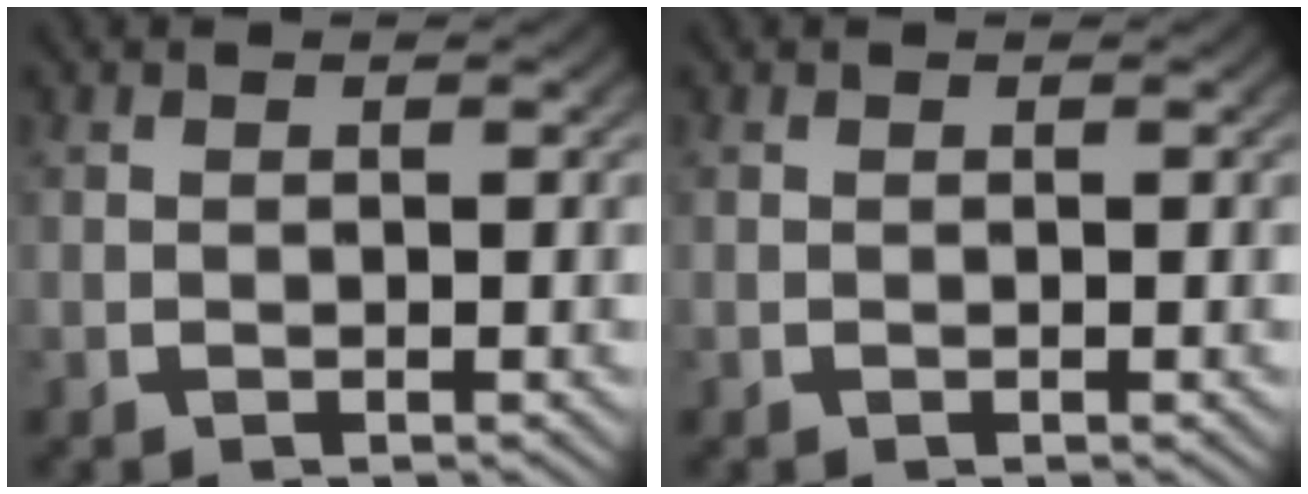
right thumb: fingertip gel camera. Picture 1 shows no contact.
{"total": 0.0}